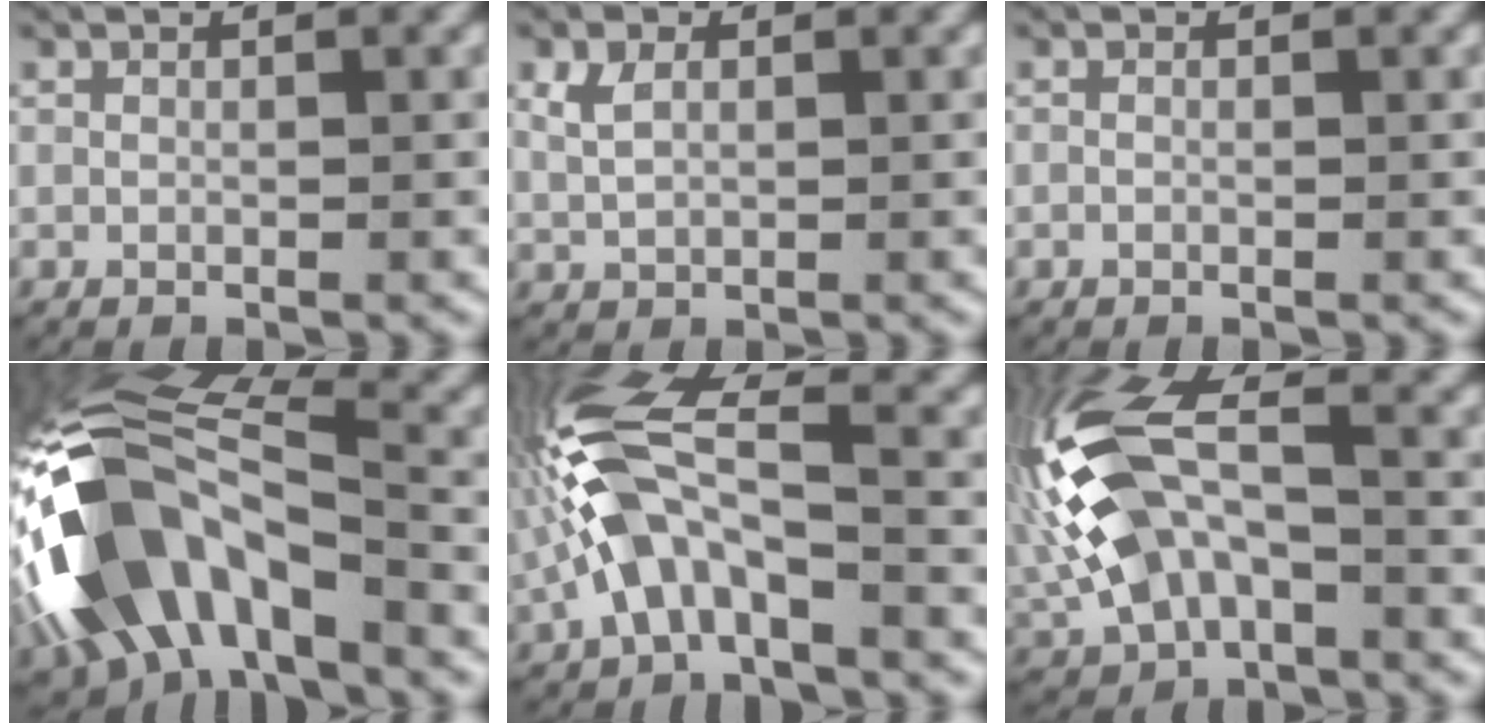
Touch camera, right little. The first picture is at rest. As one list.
[{"total": 2.1, "force": [0.7, 1.4, 1.3], "torque": [-0.034, 0.004, 0.017]}, {"total": 0.0}, {"total": 13.8, "force": [-1.8, 8.6, 10.7], "torque": [-0.227, -0.008, -0.028]}, {"total": 6.7, "force": [0.2, 3.4, 5.7], "torque": [-0.137, 0.004, 0.004]}, {"total": 7.6, "force": [0.2, 4.4, 6.3], "torque": [-0.149, 0.004, 0.010]}]